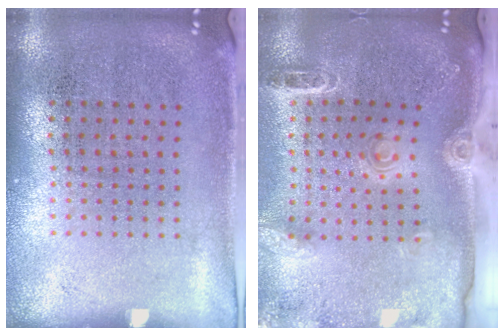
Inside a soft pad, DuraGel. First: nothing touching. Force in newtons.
{"total": 2.0, "press": 1.8, "slide": 0.8}